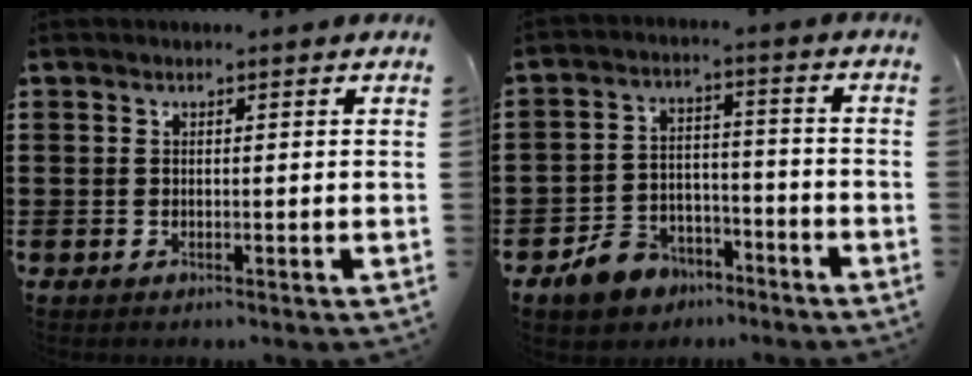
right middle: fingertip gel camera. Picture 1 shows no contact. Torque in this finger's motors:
{"motor_torque": [2.14, 0.00, 0.23, 0.07]}